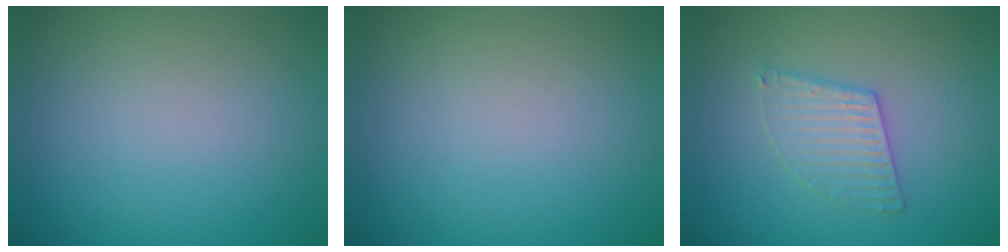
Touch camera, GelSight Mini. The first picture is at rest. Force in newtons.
{"total": 0.0}
{"total": 2.8, "press": 2.8, "slide": 0.3}